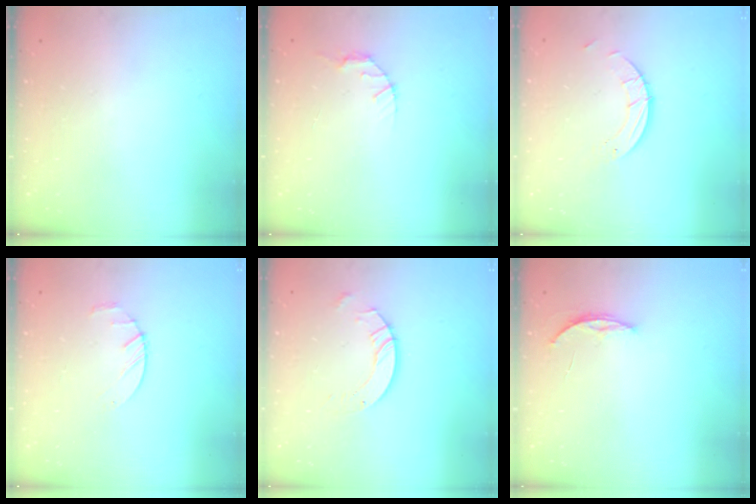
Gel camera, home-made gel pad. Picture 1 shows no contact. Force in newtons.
{"total": 2.8, "press": 2.8, "slide": 0.4}
{"total": 4.3, "press": 4.3, "slide": 0.3}
{"total": 2.4, "press": 2.3, "slide": 0.3}
{"total": 5.0, "press": 5.0, "slide": 0.3}
{"total": 3.7, "press": 3.7, "slide": 0.5}